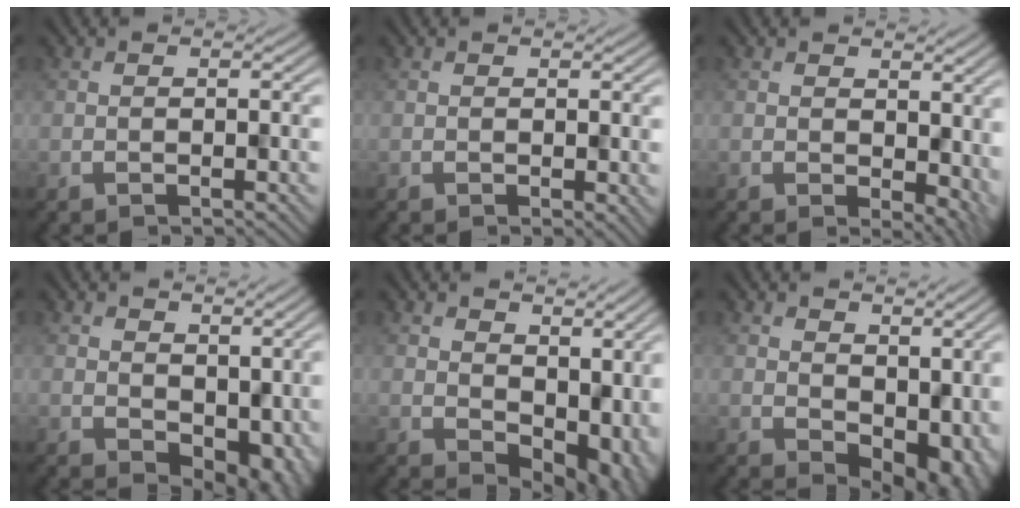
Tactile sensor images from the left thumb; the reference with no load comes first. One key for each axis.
{"total": 1.2, "fx": -0.2, "fy": 0.5, "fz": 1.1, "tx": -0.018, "ty": -0.004, "tz": 0.001}
{"total": 5.0, "fx": -0.5, "fy": 3.3, "fz": 3.8, "tx": -0.047, "ty": -0.024, "tz": 0.012}
{"total": 6.1, "fx": 0.0, "fy": 4.4, "fz": 4.2, "tx": -0.051, "ty": -0.028, "tz": 0.014}
{"total": 9.5, "fx": 1.1, "fy": 6.7, "fz": 6.7, "tx": -0.085, "ty": -0.035, "tz": 0.039}
{"total": 7.6, "fx": 0.4, "fy": 5.2, "fz": 5.5, "tx": -0.071, "ty": -0.030, "tz": 0.020}